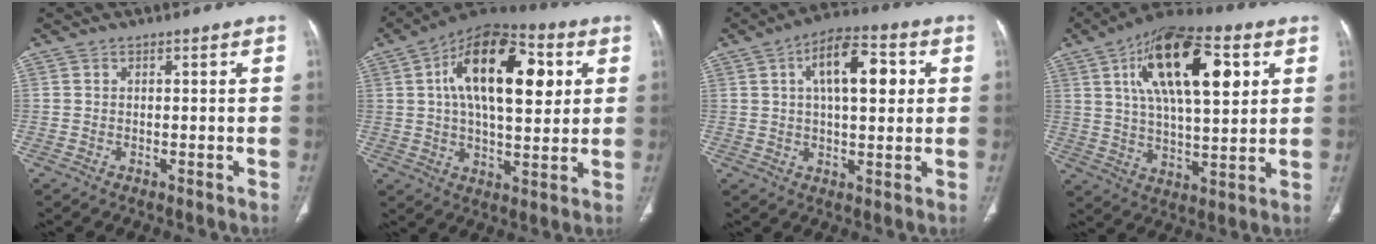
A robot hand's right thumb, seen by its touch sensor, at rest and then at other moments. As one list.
[{"total": 21.6, "force": [5.5, 10.5, 18.0], "torque": [-0.264, 0.007, 0.077]}, {"total": 12.8, "force": [3.3, 5.8, 11.0], "torque": [-0.158, 0.011, 0.047]}, {"total": 21.6, "force": [7.6, 9.2, 18.0], "torque": [-0.280, -0.010, 0.121]}]